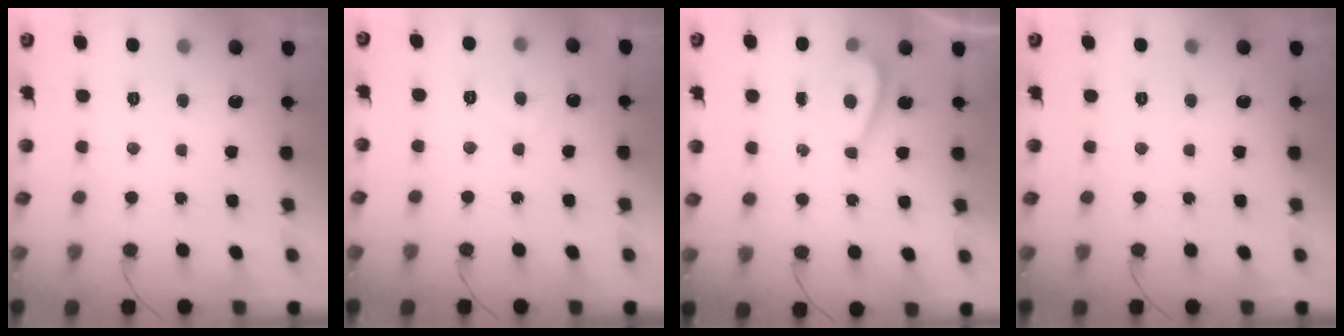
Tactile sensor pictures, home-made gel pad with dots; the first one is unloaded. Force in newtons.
{"total": 2.0, "press": 1.9, "slide": 0.5}
{"total": 3.4, "press": 3.4, "slide": 0.5}
{"total": 0.0}